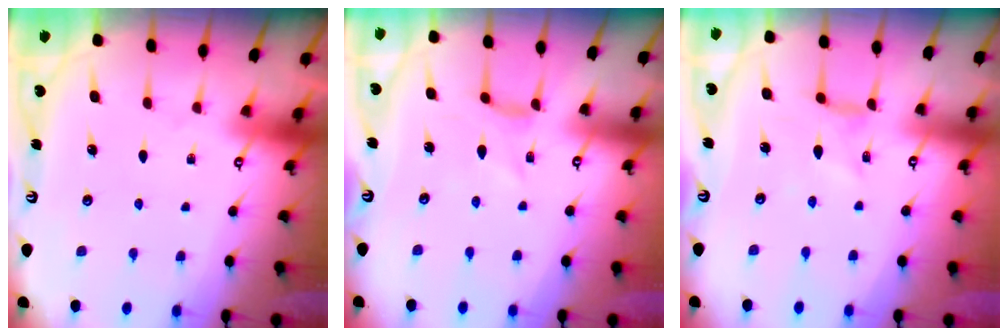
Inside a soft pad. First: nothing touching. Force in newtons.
{"total": 0.0}
{"total": 1.6, "press": 1.5, "slide": 0.3}